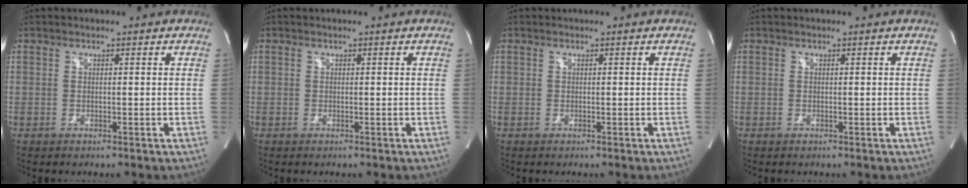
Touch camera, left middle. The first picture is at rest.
{"total": 0.0}
{"total": 0.0}
{"total": 0.0}